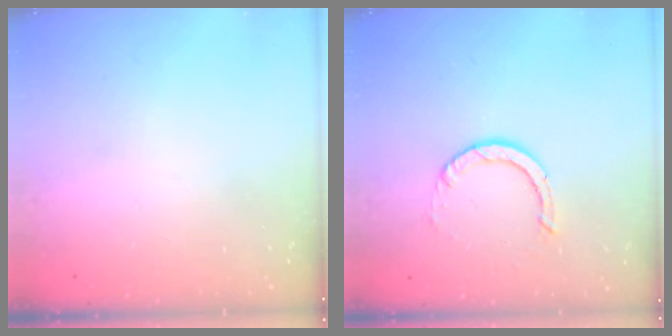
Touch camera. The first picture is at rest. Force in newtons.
{"total": 2.9, "press": 2.9, "slide": 0.2}